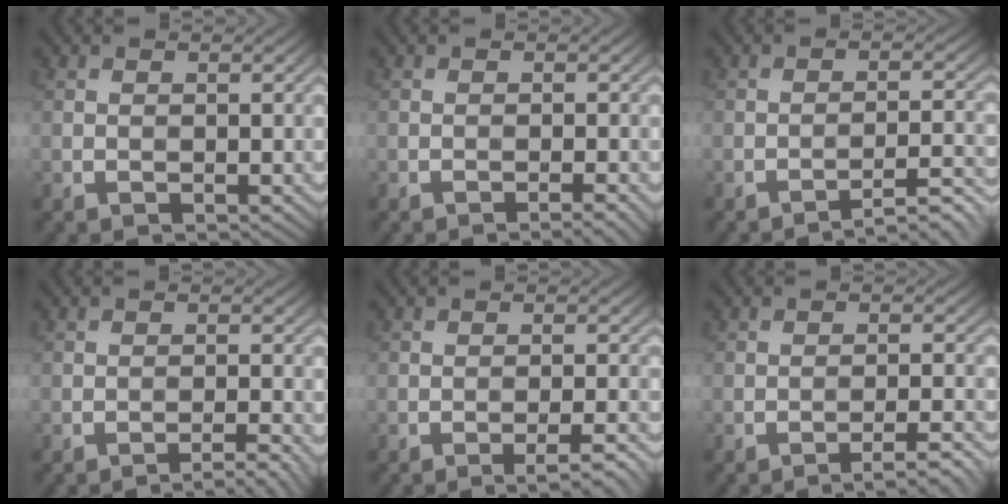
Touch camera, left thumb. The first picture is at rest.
{"total": 1.5, "force": [-0.9, 0.2, 1.2], "torque": [-0.012, 0.004, -0.018]}
{"total": 5.4, "force": [-4.4, 0.6, 3.1], "torque": [-0.054, 0.023, -0.063]}
{"total": 3.0, "force": [-2.2, 0.3, 2.0], "torque": [-0.030, 0.008, -0.040]}
{"total": 3.6, "force": [-2.3, 0.4, 2.8], "torque": [-0.043, 0.010, -0.039]}
{"total": 3.9, "force": [-3.0, 0.3, 2.5], "torque": [-0.039, 0.013, -0.052]}